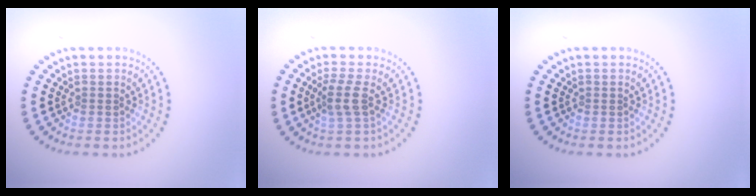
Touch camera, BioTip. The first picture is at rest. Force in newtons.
{"total": 1.9, "press": 1.6, "slide": 1.1}
{"total": 0.0}